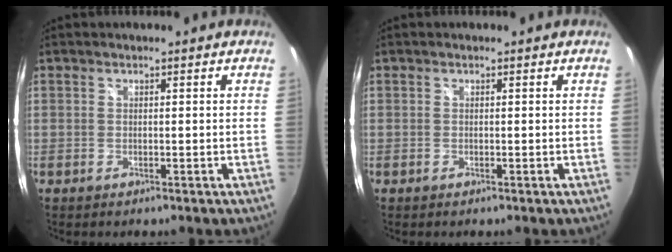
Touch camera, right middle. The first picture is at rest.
{"total": 0.0}